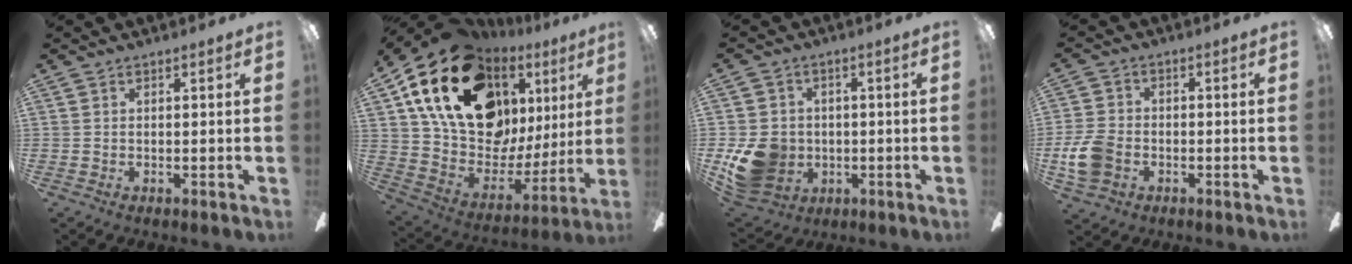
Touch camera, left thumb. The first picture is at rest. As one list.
[{"total": 24.7, "force": [13.1, 14.9, 14.7], "torque": [-0.285, -0.071, 0.249]}, {"total": 12.6, "force": [-3.0, 10.8, 5.8], "torque": [-0.134, 0.022, -0.048]}, {"total": 8.9, "force": [-2.5, 6.8, 5.2], "torque": [-0.122, 0.018, -0.046]}]